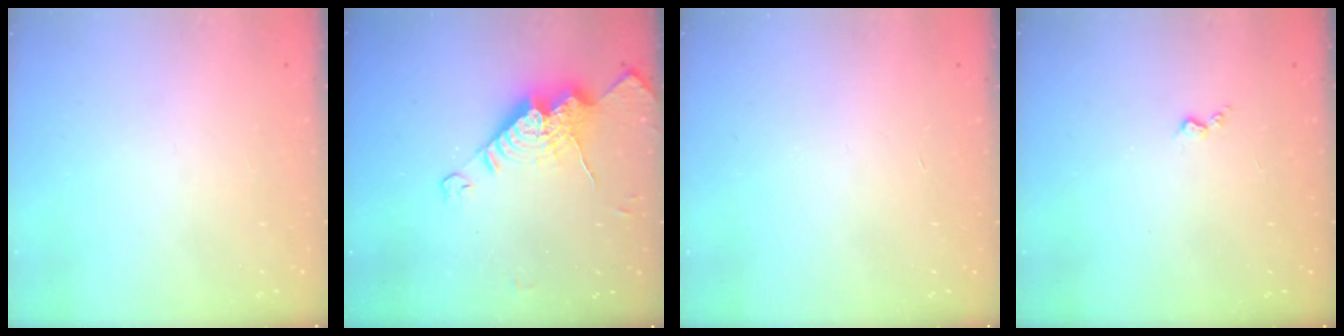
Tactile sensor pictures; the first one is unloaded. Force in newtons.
{"total": 14.6, "press": 14.5, "slide": 1.3}
{"total": 0.9, "press": 0.9, "slide": 0.2}
{"total": 2.7, "press": 2.6, "slide": 0.4}